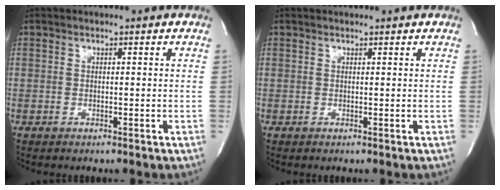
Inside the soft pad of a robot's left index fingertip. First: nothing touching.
{"total": 0.9, "force": [0.9, 0.1, 0.1], "torque": [-0.007, 0.007, 0.014]}